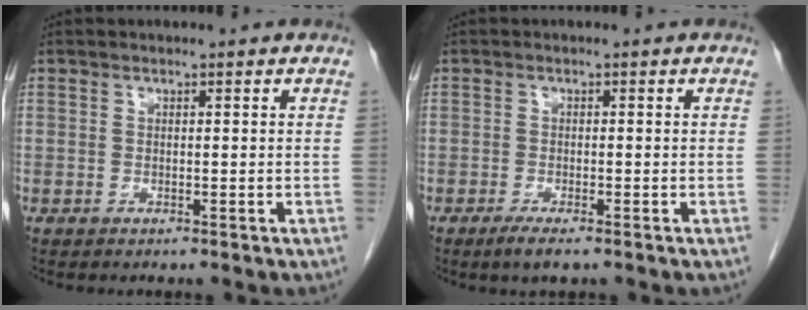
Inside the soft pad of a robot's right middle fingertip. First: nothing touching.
{"total": 2.5, "force": [-1.7, 0.4, 1.9], "torque": [-0.034, -0.005, -0.030]}